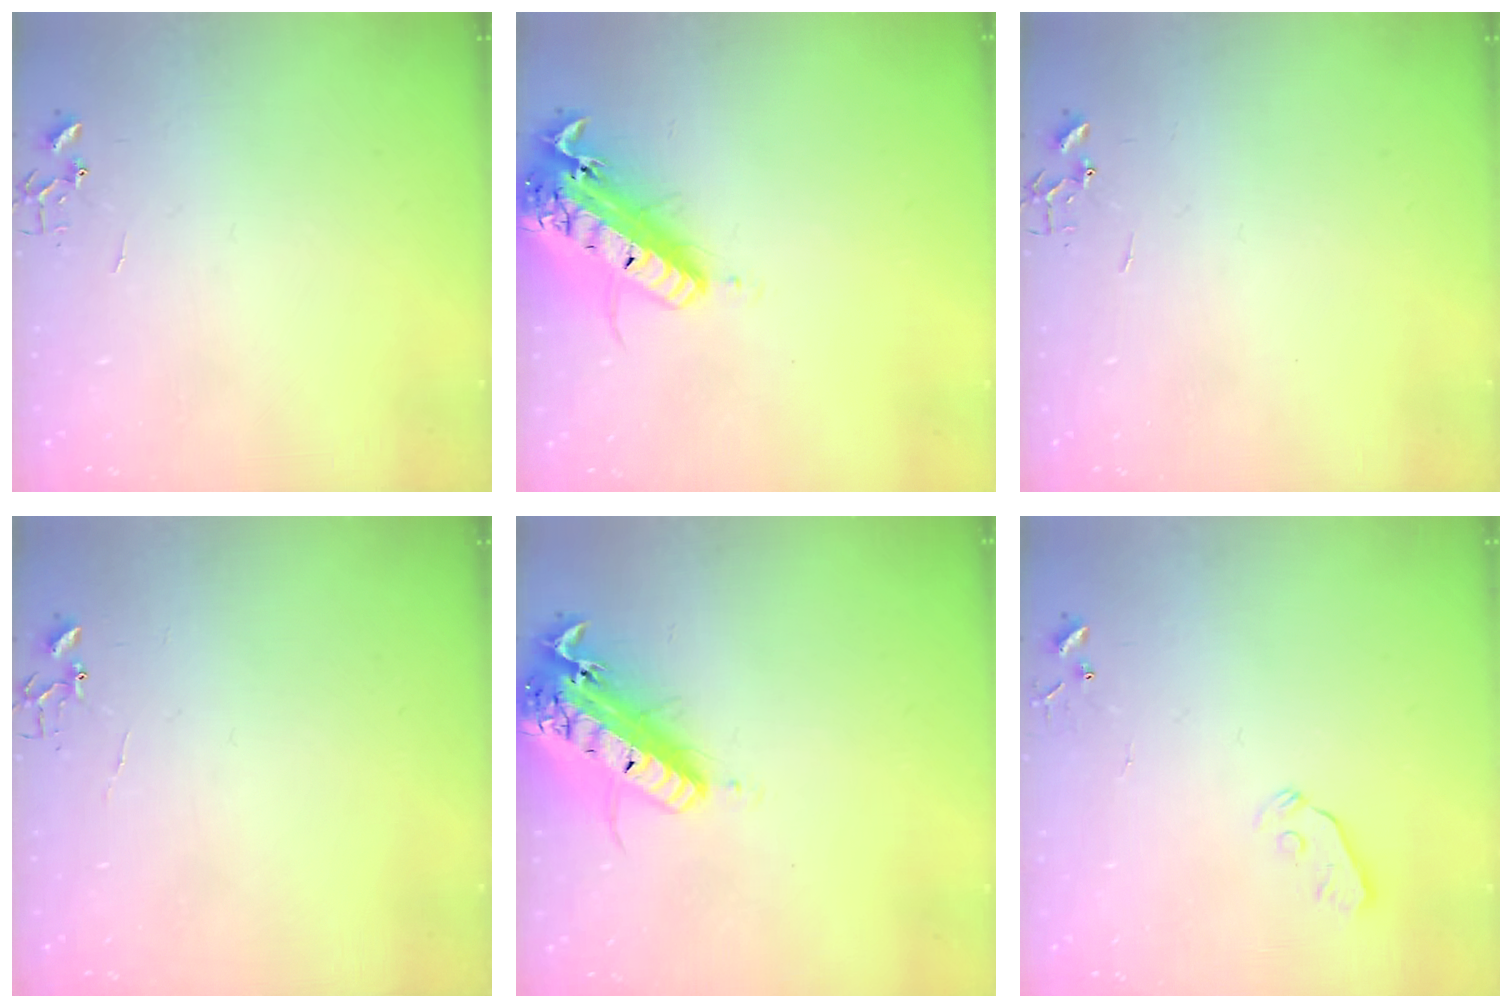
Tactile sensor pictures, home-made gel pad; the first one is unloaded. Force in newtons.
{"total": 21.3, "press": 20.9, "slide": 4.2}
{"total": 0.0}
{"total": 4.3, "press": 4.3, "slide": 0.3}
{"total": 21.3, "press": 20.9, "slide": 4.2}
{"total": 3.3, "press": 3.2, "slide": 0.7}